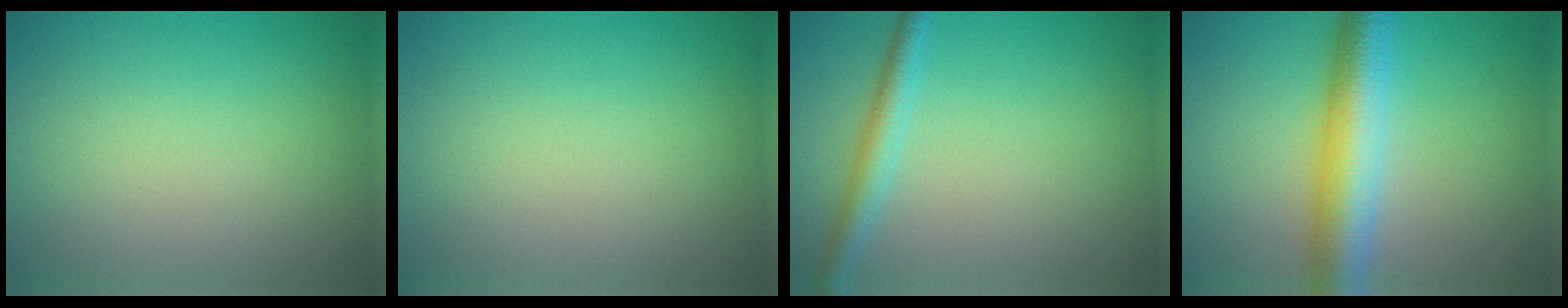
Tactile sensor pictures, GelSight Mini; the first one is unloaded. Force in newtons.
{"total": 0.0}
{"total": 2.4, "press": 2.4, "slide": 0.1}
{"total": 7.0, "press": 7.0, "slide": 0.2}